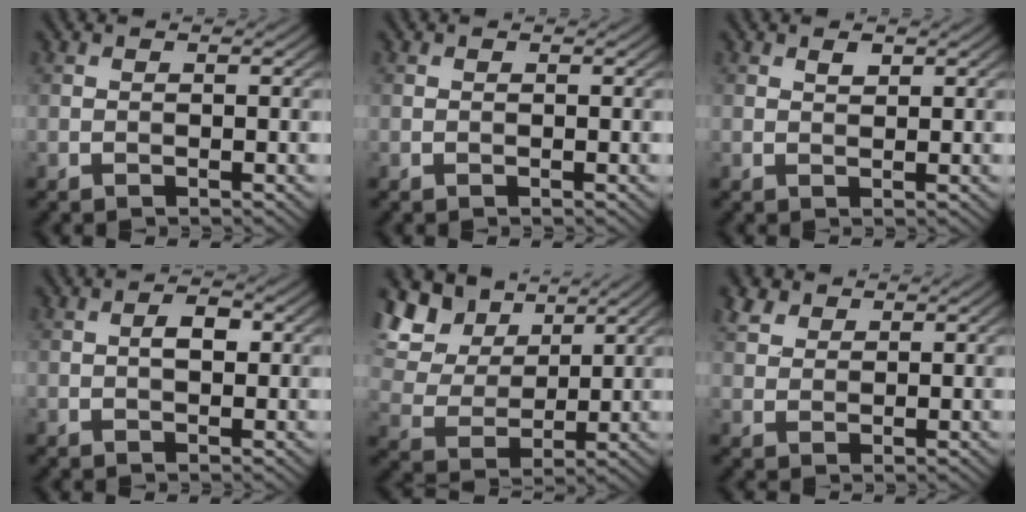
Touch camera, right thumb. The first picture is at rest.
{"total": 0.0}
{"total": 1.1, "force": [0.8, 0.5, 0.6], "torque": [-0.012, -0.002, 0.015]}
{"total": 2.1, "force": [0.2, 1.0, 1.8], "torque": [-0.029, 0.006, 0.000]}
{"total": 13.8, "force": [8.0, 8.2, 7.6], "torque": [-0.221, 0.027, 0.160]}
{"total": 3.2, "force": [2.2, 1.9, 1.3], "torque": [-0.034, 0.009, 0.047]}